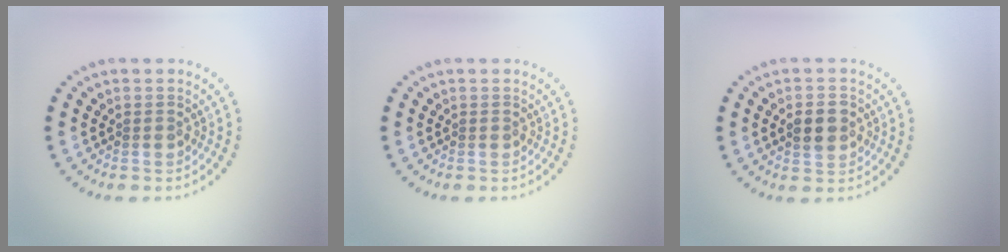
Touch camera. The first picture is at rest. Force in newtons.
{"total": 0.0}
{"total": 2.9, "press": 2.9, "slide": 0.2}